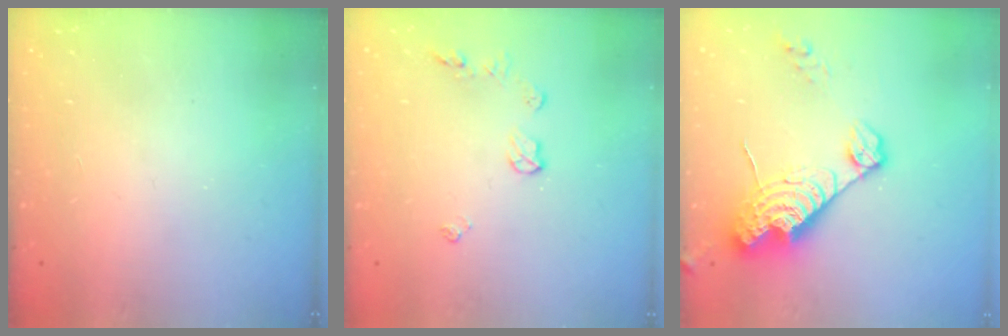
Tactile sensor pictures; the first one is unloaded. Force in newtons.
{"total": 6.3, "press": 6.3, "slide": 0.7}
{"total": 15.4, "press": 15.4, "slide": 1.4}